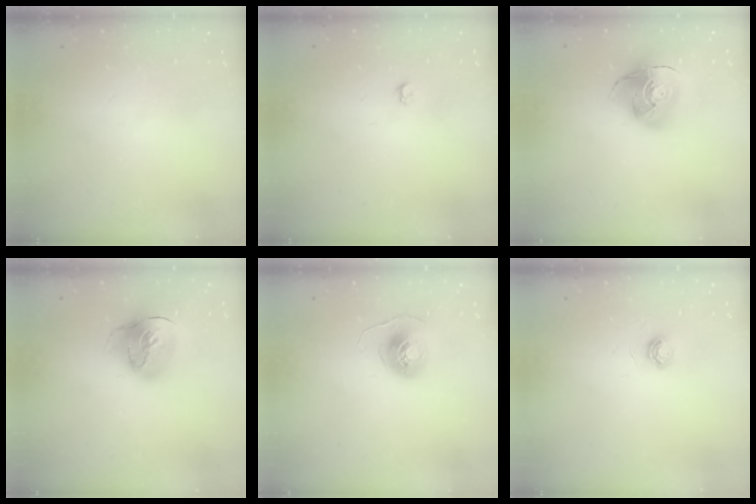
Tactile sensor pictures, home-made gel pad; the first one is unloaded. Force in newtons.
{"total": 3.2, "press": 3.2, "slide": 0.3}
{"total": 12.2, "press": 12.1, "slide": 1.6}
{"total": 18.0, "press": 17.9, "slide": 2.5}
{"total": 7.5, "press": 7.5, "slide": 0.1}
{"total": 5.0, "press": 4.9, "slide": 0.4}